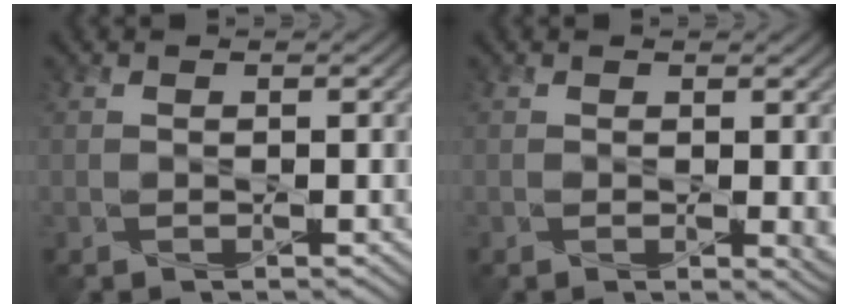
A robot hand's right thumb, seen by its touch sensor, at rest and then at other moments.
{"total": 1.6, "force": [0.3, 0.4, 1.5], "torque": [-0.020, -0.008, 0.006]}